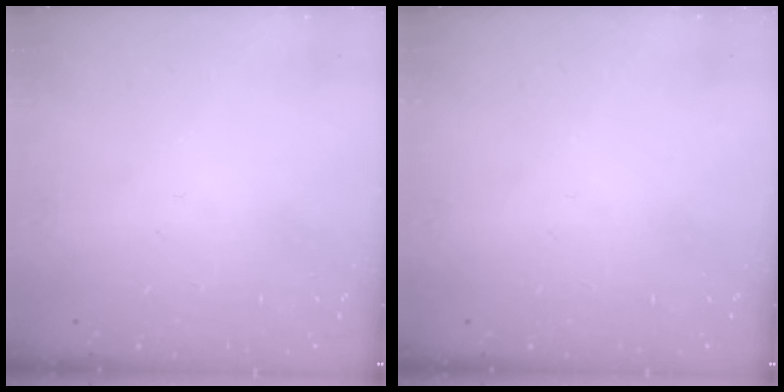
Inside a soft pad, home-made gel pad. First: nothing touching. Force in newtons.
{"total": 0.0}